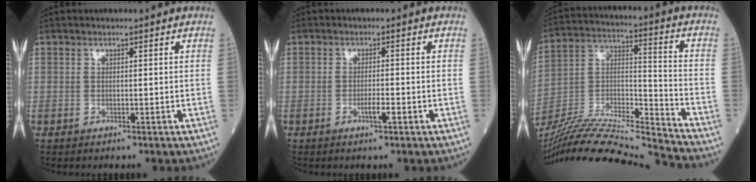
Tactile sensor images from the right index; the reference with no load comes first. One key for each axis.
{"total": 2.0, "fx": -0.8, "fy": 0.1, "fz": 1.8, "tx": -0.031, "ty": -0.001, "tz": -0.013}
{"total": 23.2, "fx": -21.8, "fy": -0.5, "fz": 7.8, "tx": -0.174, "ty": -0.009, "tz": -0.376}